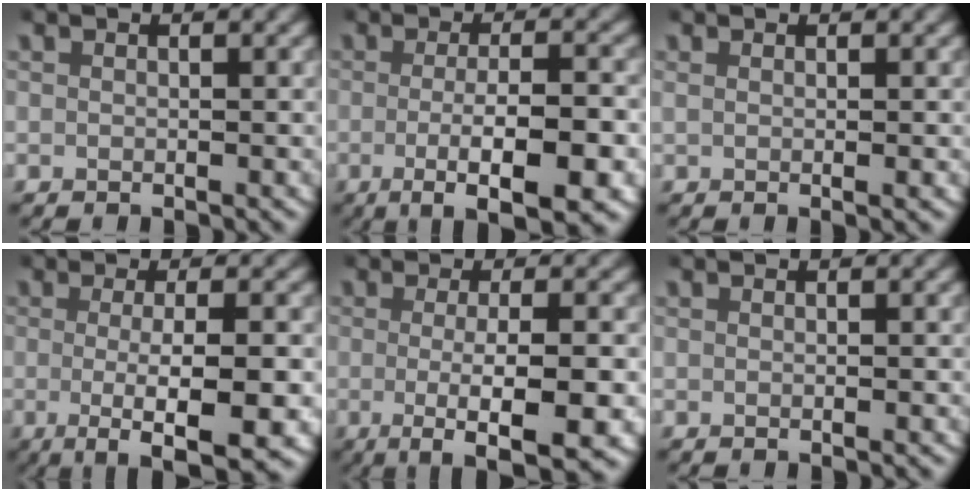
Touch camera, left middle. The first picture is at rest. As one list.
[{"total": 7.5, "force": [-4.1, 1.5, 6.1], "torque": [-0.100, -0.022, -0.051]}, {"total": 0.8, "force": [0.3, -0.2, 0.7], "torque": [-0.012, -0.001, 0.006]}, {"total": 7.1, "force": [-3.7, 1.2, 6.0], "torque": [-0.104, -0.026, -0.043]}, {"total": 7.0, "force": [-3.7, 1.0, 5.8], "torque": [-0.101, -0.026, -0.044]}, {"total": 0.0}]